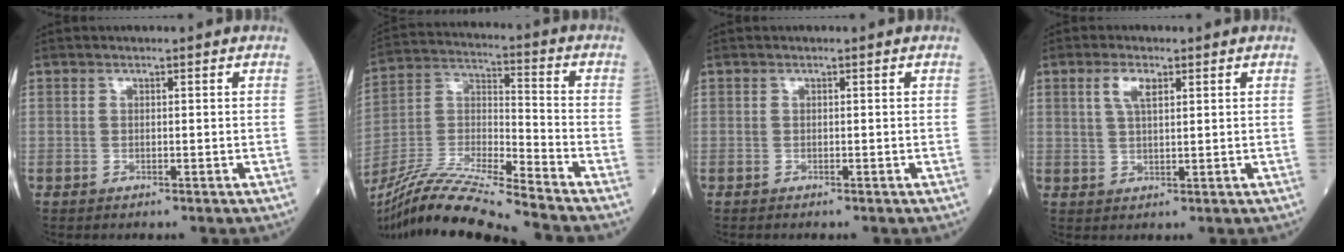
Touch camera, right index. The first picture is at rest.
{"total": 17.5, "force": [-15.6, -1.3, 7.8], "torque": [-0.161, -0.009, -0.289]}
{"total": 0.0}
{"total": 3.5, "force": [1.7, 1.1, 2.9], "torque": [-0.063, 0.007, 0.037]}